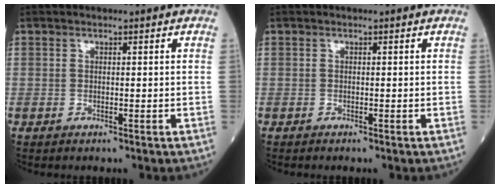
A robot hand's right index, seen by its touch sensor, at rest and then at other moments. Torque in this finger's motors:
{"motor_torque": [-0.13, -0.15, 0.12, -0.01]}